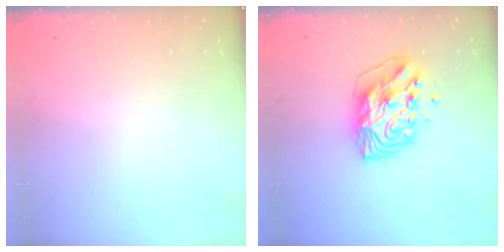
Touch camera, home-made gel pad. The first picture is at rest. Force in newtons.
{"total": 11.2, "press": 11.2, "slide": 1.1}